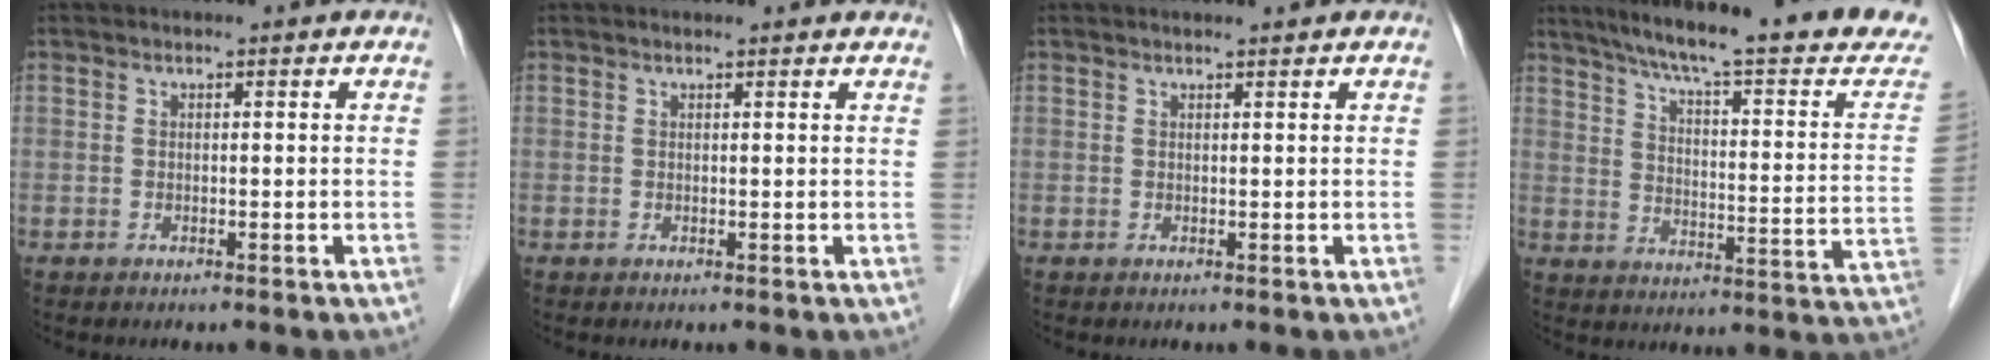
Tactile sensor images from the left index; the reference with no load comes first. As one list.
[{"total": 3.0, "force": [2.8, 0.4, 0.7], "torque": [-0.015, 0.013, 0.024]}, {"total": 1.6, "force": [1.5, 0.0, 0.5], "torque": [-0.008, 0.009, 0.024]}, {"total": 25.0, "force": [21.3, 1.6, 13.1], "torque": [-0.191, -0.044, 0.271]}]